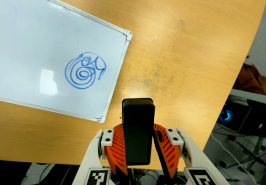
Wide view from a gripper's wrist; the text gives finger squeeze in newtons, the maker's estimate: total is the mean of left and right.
{"total": 4.6, "left": 4.5, "right": 4.7}